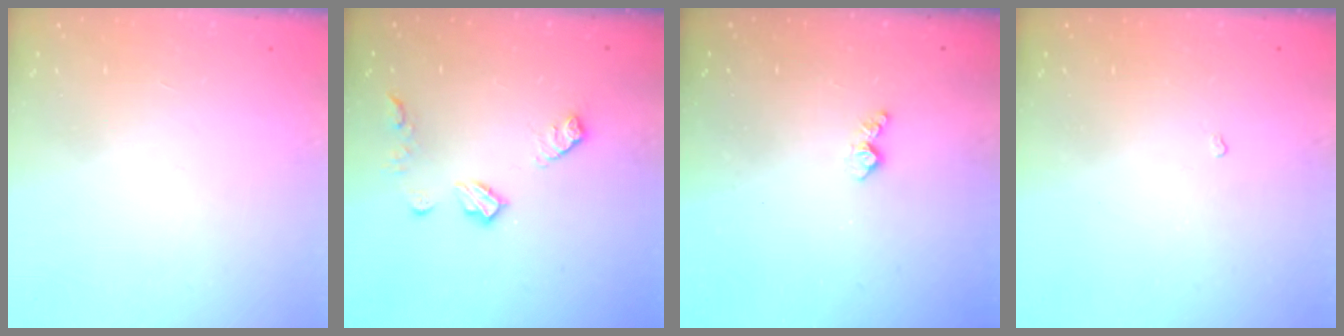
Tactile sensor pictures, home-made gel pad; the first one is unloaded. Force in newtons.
{"total": 8.8, "press": 8.8, "slide": 0.3}
{"total": 3.9, "press": 3.9, "slide": 0.5}
{"total": 2.3, "press": 2.3, "slide": 0.3}